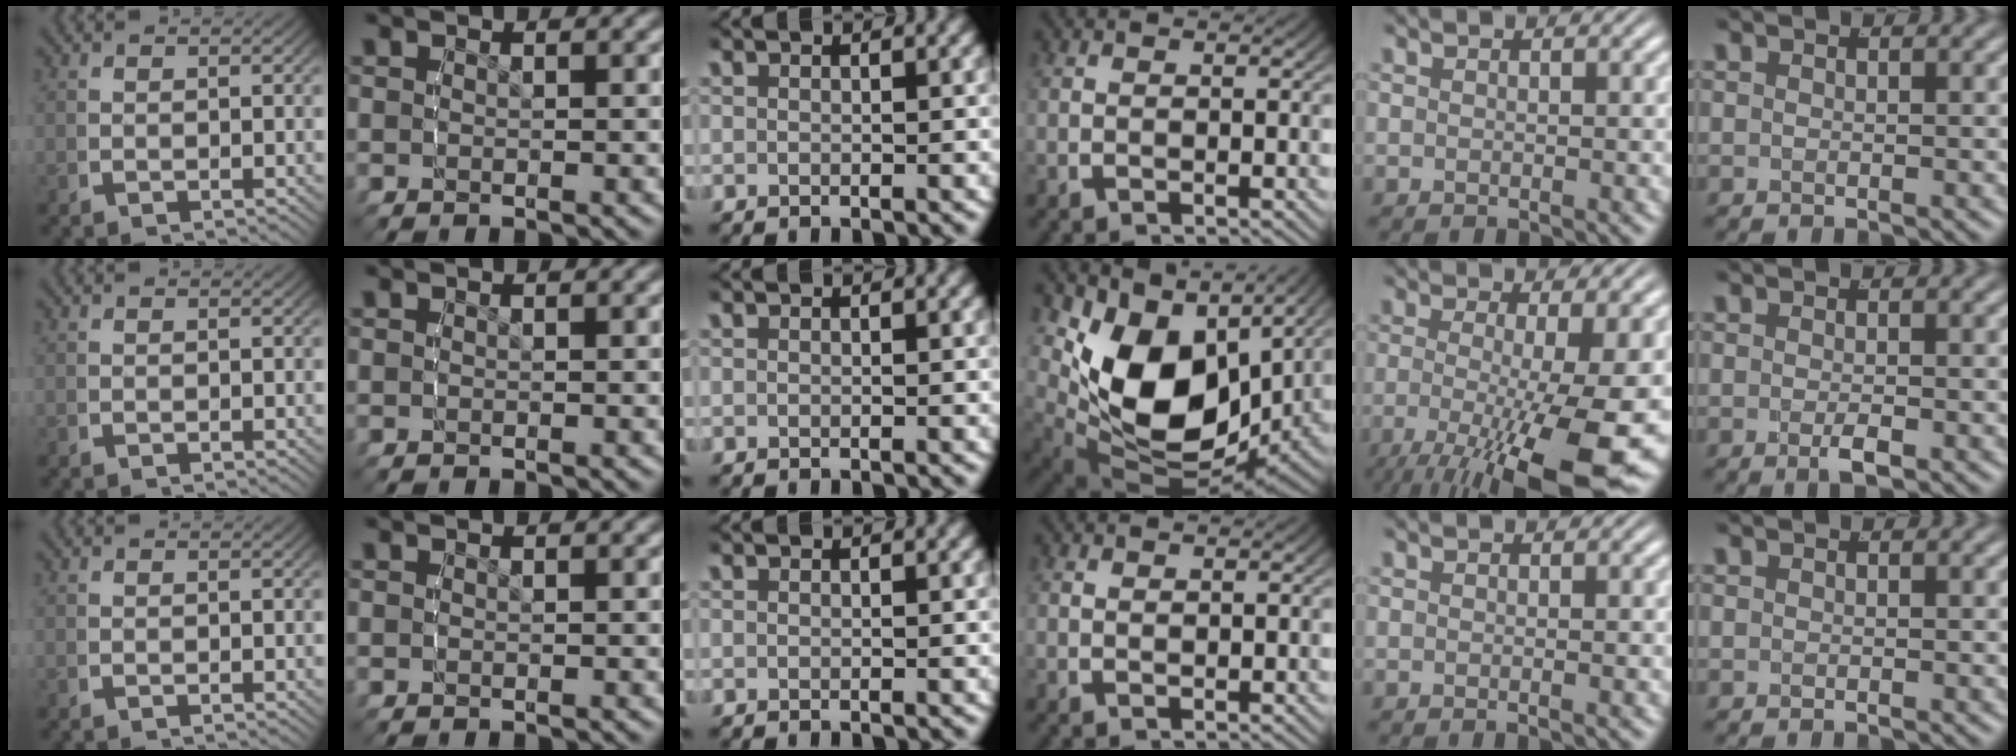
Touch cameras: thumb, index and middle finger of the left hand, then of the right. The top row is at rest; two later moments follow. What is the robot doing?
{"motion": "lift_and_place", "object": "markers"}